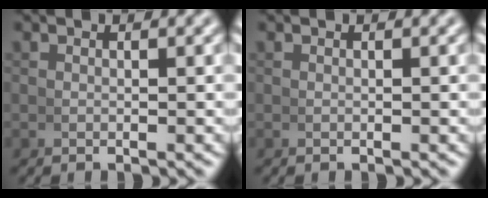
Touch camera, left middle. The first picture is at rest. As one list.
[{"total": 0.0}]